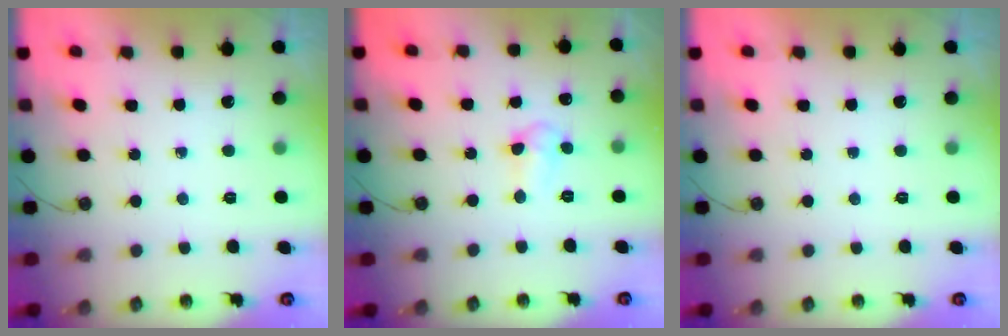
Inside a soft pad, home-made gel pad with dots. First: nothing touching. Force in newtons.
{"total": 4.6, "press": 3.6, "slide": 2.9}
{"total": 0.0}